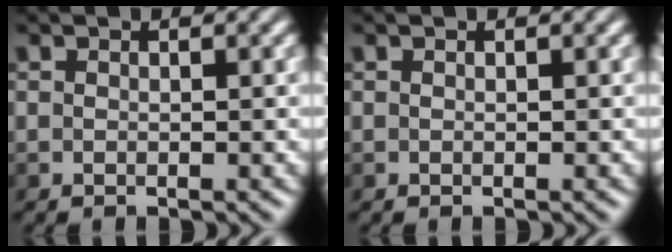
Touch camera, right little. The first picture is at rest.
{"total": 0.0}